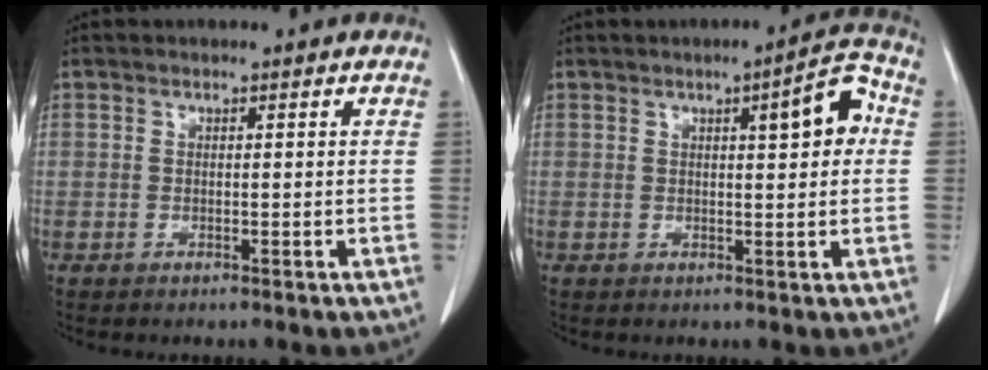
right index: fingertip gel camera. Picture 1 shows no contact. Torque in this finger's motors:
{"motor_torque": [0.58, 0.29, 0.15, 0.03]}